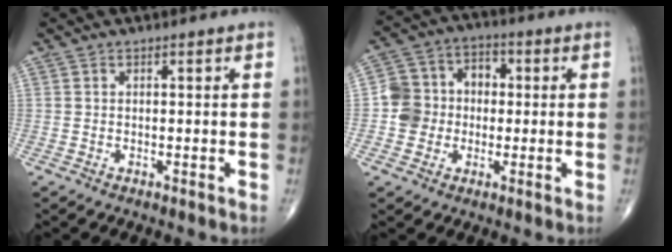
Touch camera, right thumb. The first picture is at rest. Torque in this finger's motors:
{"motor_torque": [0.33, 1.12, 0.92, 0.07, 0.07]}